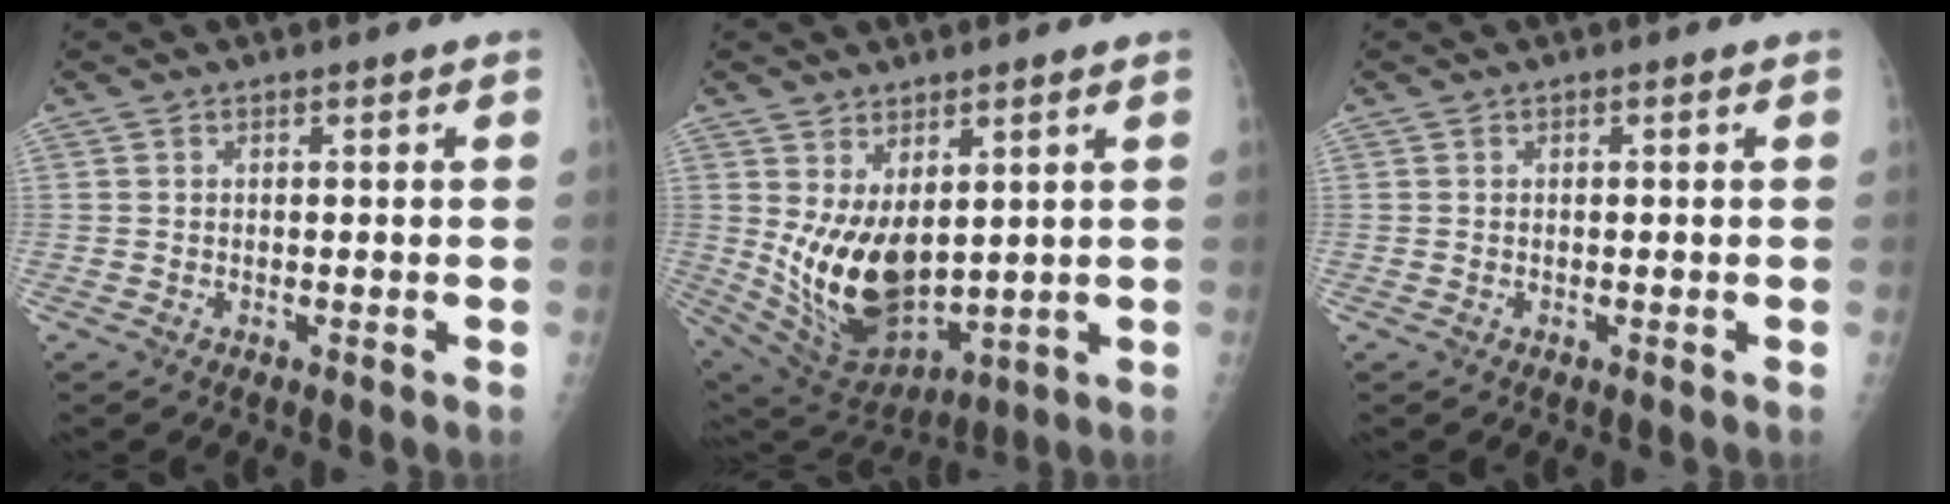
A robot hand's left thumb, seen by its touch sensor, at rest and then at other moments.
{"total": 13.7, "force": [2.3, 7.9, 11.0], "torque": [-0.177, -0.034, 0.073]}
{"total": 0.0}